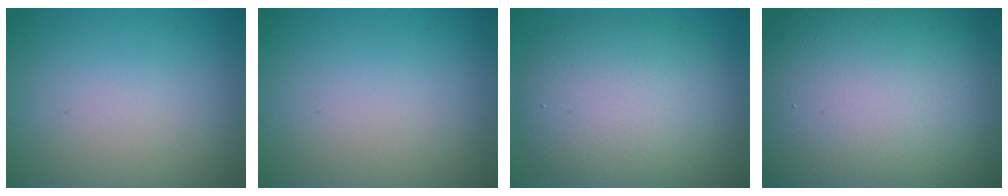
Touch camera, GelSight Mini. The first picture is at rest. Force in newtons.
{"total": 0.0}
{"total": 10.5, "press": 10.5, "slide": 0.1}
{"total": 21.4, "press": 21.4, "slide": 0.5}